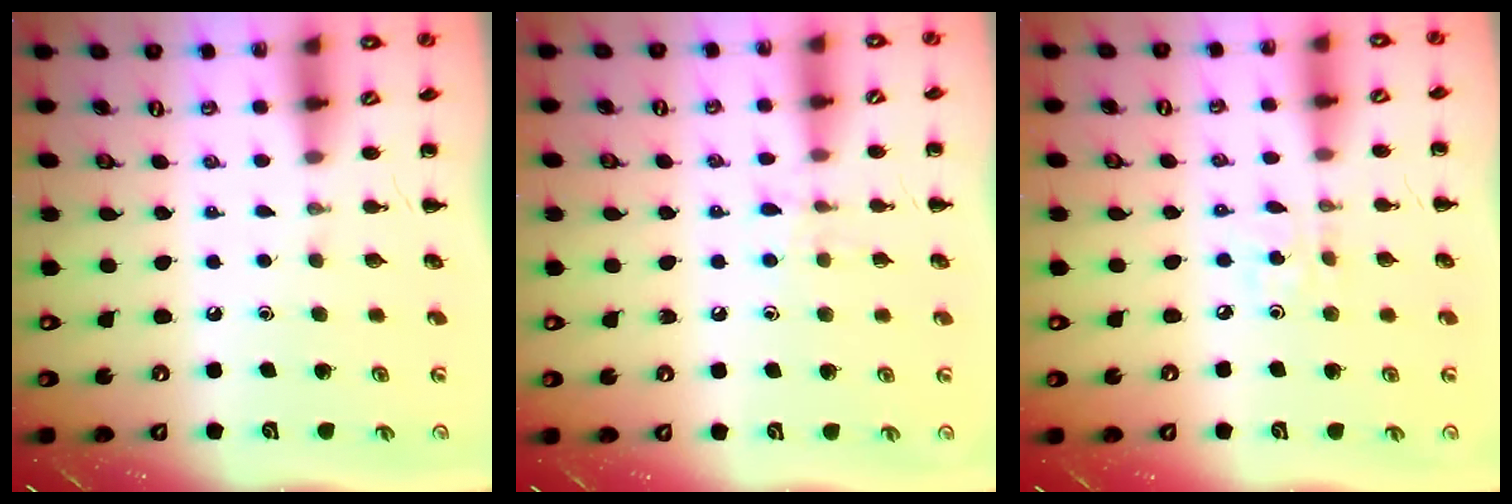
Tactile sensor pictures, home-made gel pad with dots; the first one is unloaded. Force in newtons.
{"total": 6.5, "press": 6.3, "slide": 1.4}
{"total": 2.8, "press": 2.7, "slide": 0.9}